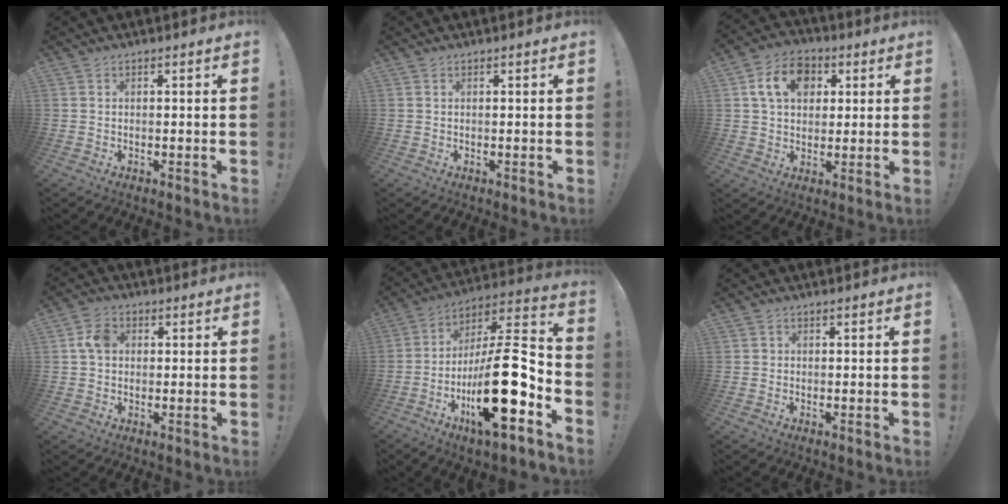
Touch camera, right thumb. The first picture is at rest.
{"total": 0.0}
{"total": 12.3, "force": [3.8, 9.3, 7.1], "torque": [-0.110, 0.007, 0.074]}
{"total": 6.2, "force": [1.0, 4.8, 3.8], "torque": [-0.069, 0.015, 0.023]}
{"total": 24.4, "force": [-8.1, 7.2, 21.9], "torque": [-0.377, 0.038, -0.134]}
{"total": 0.6, "force": [0.1, 0.5, 0.1], "torque": [-0.008, 0.005, 0.002]}